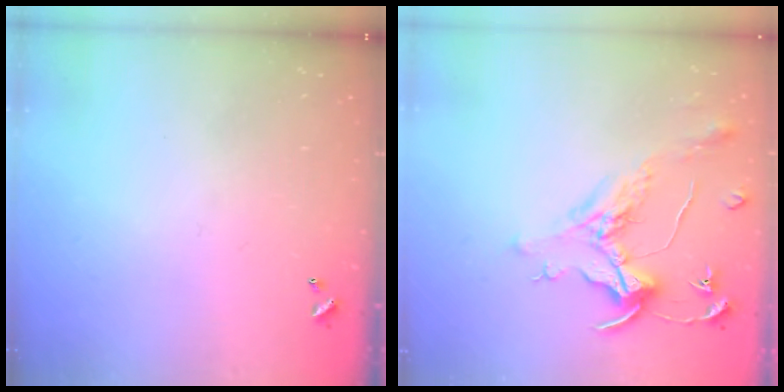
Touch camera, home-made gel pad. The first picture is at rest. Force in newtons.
{"total": 1.6, "press": 1.4, "slide": 0.7}